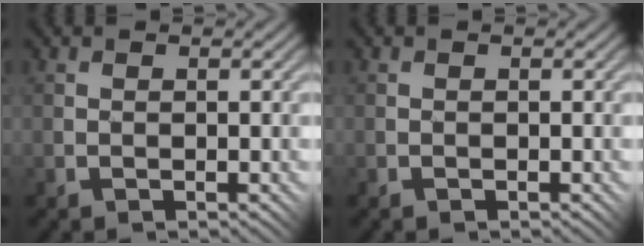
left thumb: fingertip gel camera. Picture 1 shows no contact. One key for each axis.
{"total": 0.0}